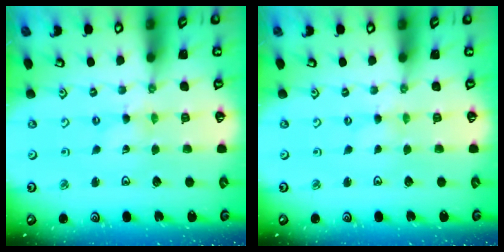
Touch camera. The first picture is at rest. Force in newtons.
{"total": 0.0}